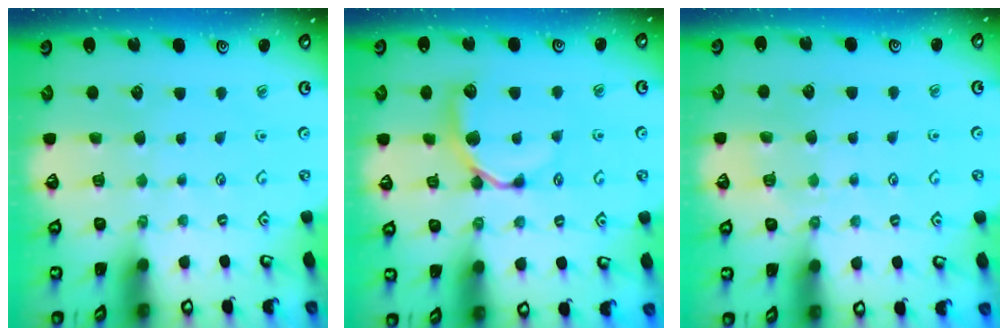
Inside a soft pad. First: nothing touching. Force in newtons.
{"total": 8.5, "press": 8.4, "slide": 1.1}
{"total": 2.9, "press": 2.8, "slide": 0.6}